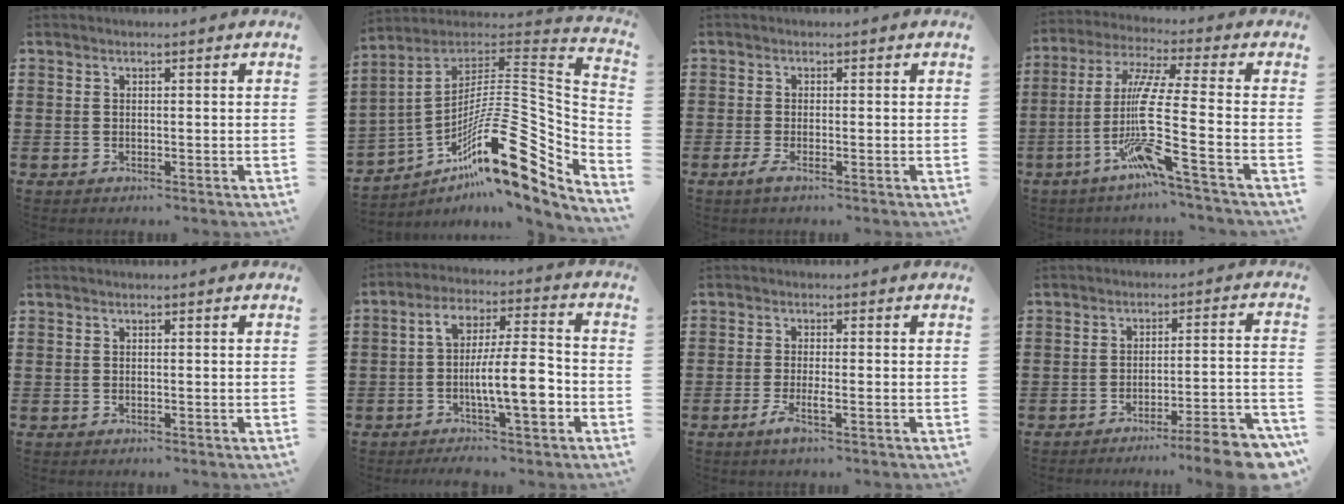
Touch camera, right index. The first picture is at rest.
{"total": 19.3, "force": [-9.4, 5.4, 16.0], "torque": [-0.281, 0.001, -0.170]}
{"total": 1.4, "force": [-0.6, 0.1, 1.2], "torque": [-0.035, -0.010, -0.016]}
{"total": 11.2, "force": [-3.9, -0.4, 10.5], "torque": [-0.232, -0.023, -0.090]}
{"total": 0.0}
{"total": 11.5, "force": [-3.1, 3.7, 10.4], "torque": [-0.178, 0.005, -0.056]}
{"total": 3.0, "force": [-1.4, 0.2, 2.7], "torque": [-0.059, -0.010, -0.029]}
{"total": 6.7, "force": [-5.5, -0.3, 3.8], "torque": [-0.055, -0.008, -0.105]}